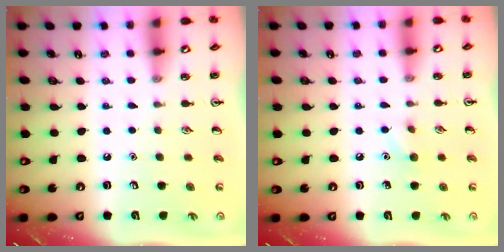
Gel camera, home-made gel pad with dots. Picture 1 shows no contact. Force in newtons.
{"total": 5.4, "press": 5.2, "slide": 1.7}